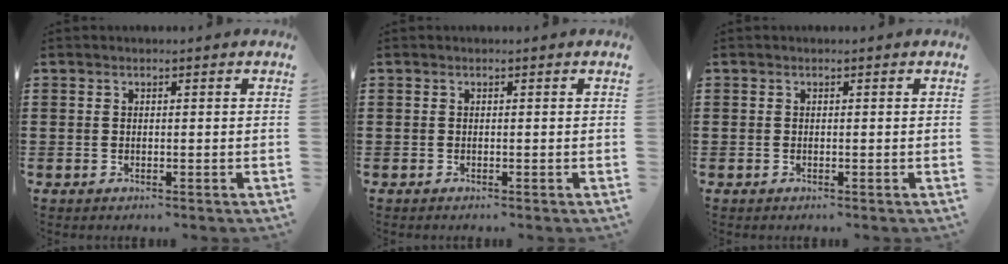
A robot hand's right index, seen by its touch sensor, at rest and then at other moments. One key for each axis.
{"total": 0.0}
{"total": 0.0}